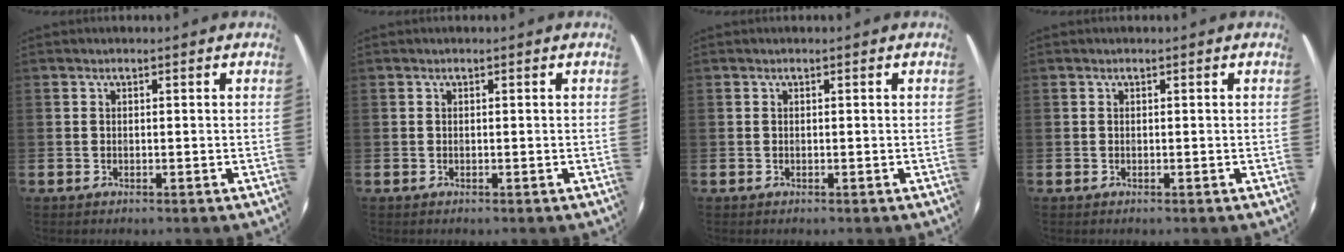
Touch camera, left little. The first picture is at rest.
{"total": 0.0}
{"total": 0.0}
{"total": 0.0}